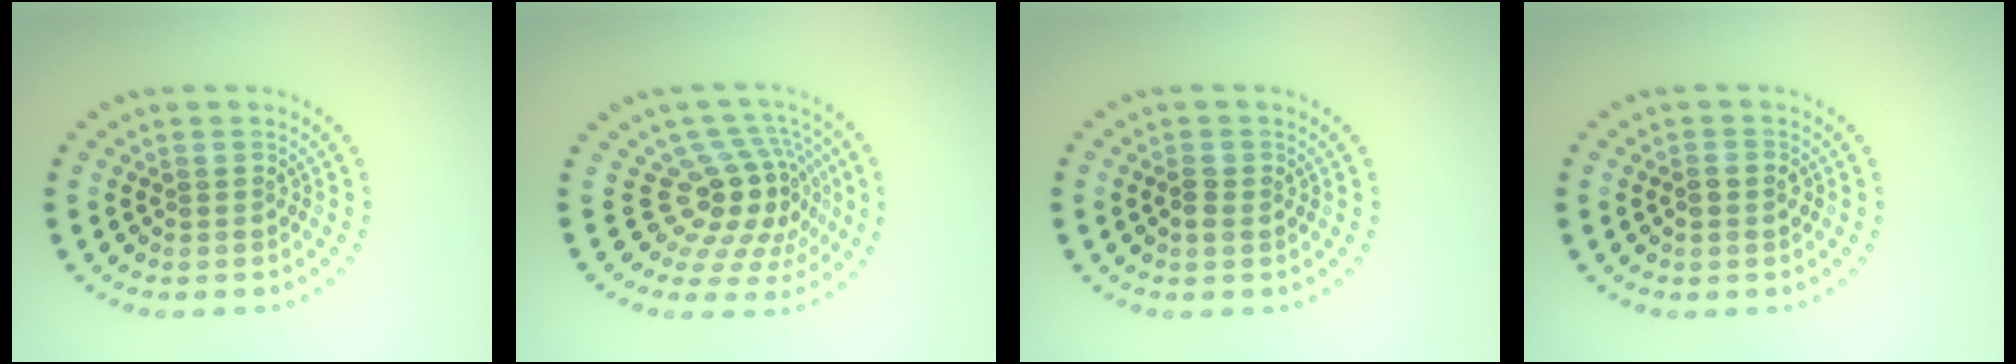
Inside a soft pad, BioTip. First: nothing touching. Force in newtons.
{"total": 5.3, "press": 3.9, "slide": 3.6}
{"total": 1.5, "press": 1.5, "slide": 0.1}
{"total": 1.4, "press": 1.4, "slide": 0.5}